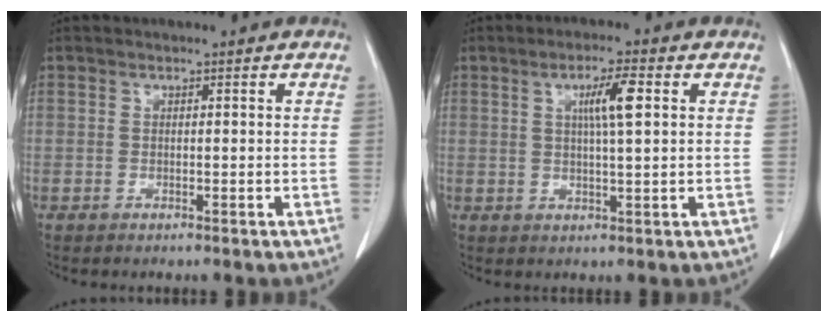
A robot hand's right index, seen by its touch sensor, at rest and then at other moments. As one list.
[{"total": 5.3, "force": [1.6, 0.2, 5.0], "torque": [-0.086, 0.001, 0.026]}]